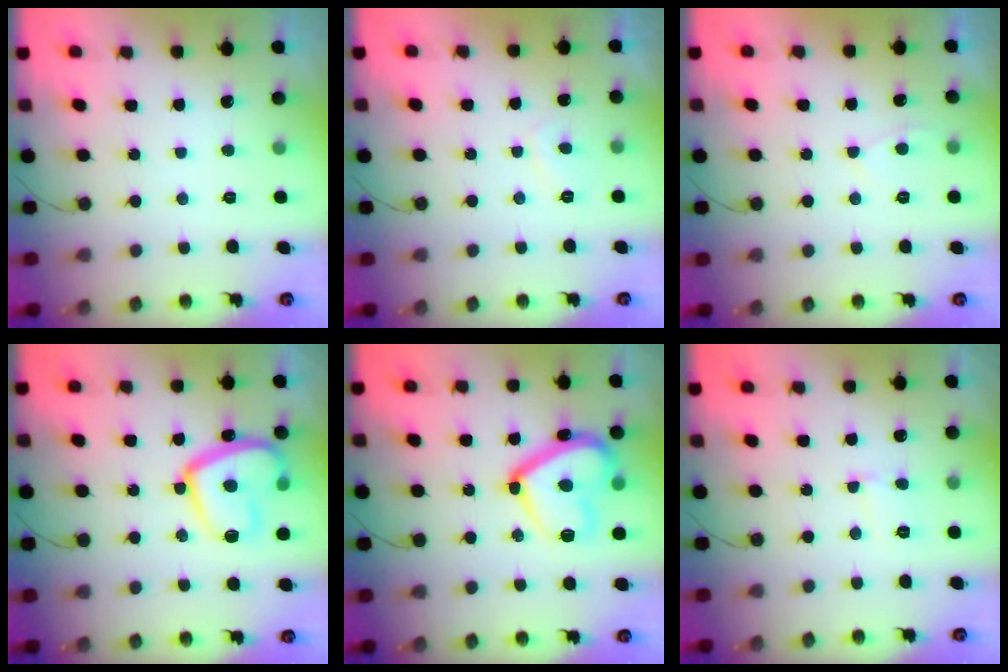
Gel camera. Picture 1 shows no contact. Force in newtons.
{"total": 2.0, "press": 1.9, "slide": 0.5}
{"total": 3.3, "press": 3.2, "slide": 0.6}
{"total": 17.7, "press": 17.5, "slide": 2.0}
{"total": 17.4, "press": 17.3, "slide": 1.3}
{"total": 3.0, "press": 3.0, "slide": 0.3}